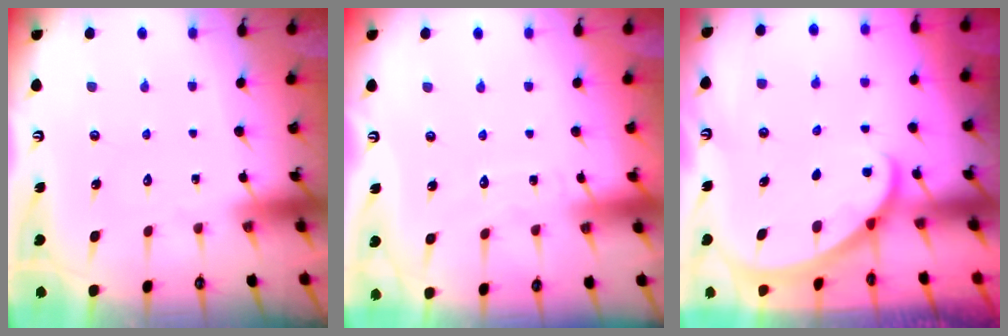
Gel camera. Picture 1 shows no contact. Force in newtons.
{"total": 3.9, "press": 3.8, "slide": 0.3}
{"total": 2.0, "press": 2.0, "slide": 0.1}